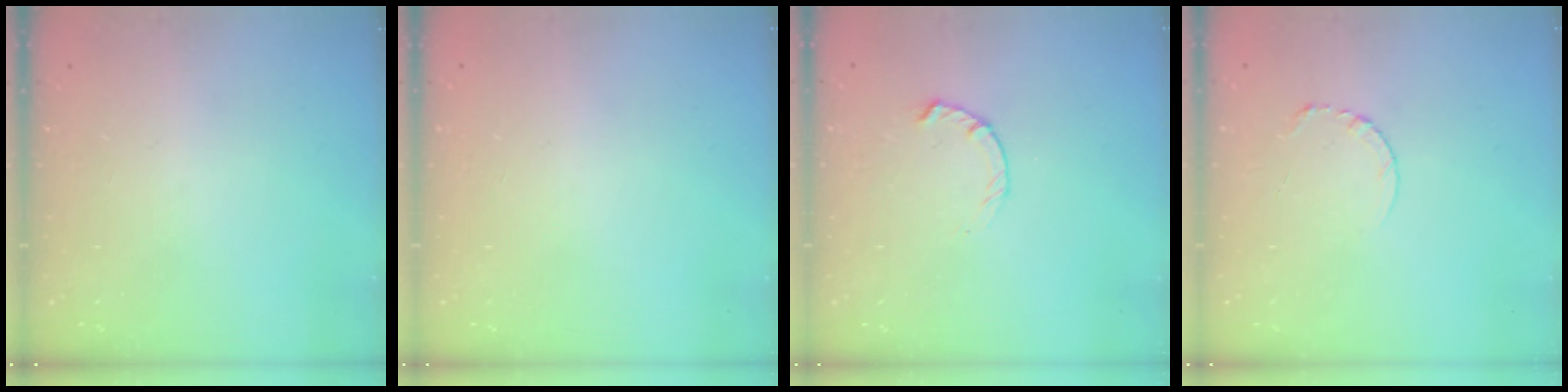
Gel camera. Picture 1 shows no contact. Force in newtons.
{"total": 2.6, "press": 2.6, "slide": 0.2}
{"total": 1.8, "press": 1.8, "slide": 0.3}
{"total": 3.8, "press": 3.8, "slide": 0.3}